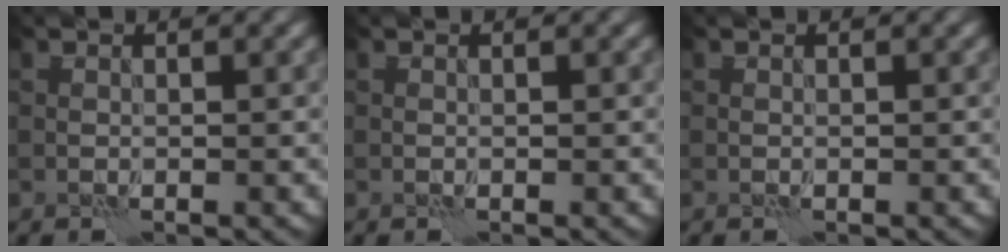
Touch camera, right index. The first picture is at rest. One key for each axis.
{"total": 0.0}
{"total": 0.0}